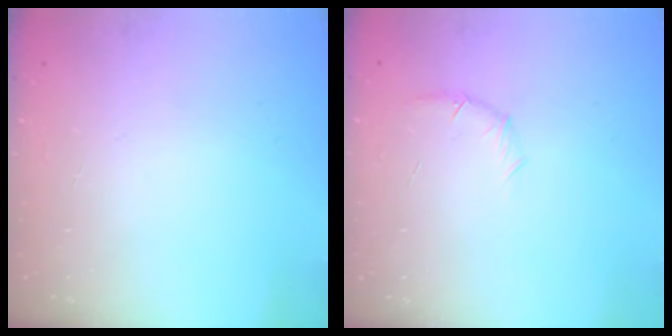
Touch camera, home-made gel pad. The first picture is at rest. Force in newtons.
{"total": 6.3, "press": 6.1, "slide": 1.5}